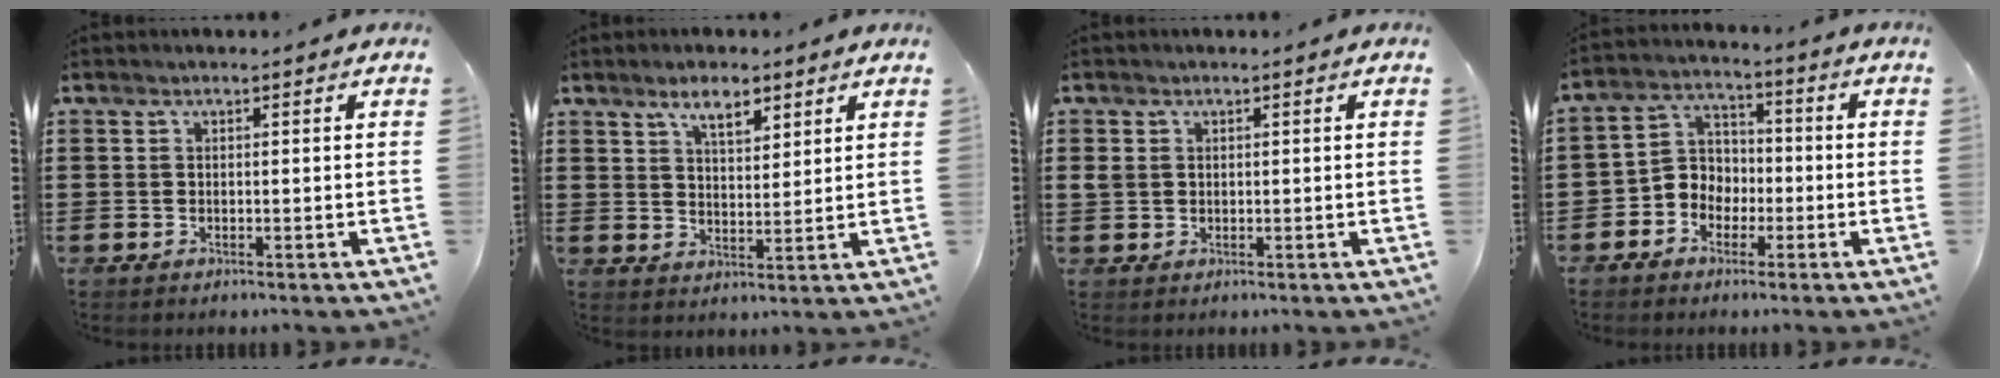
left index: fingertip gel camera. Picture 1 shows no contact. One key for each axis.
{"total": 5.2, "fx": 3.6, "fy": 2.2, "fz": 3.1, "tx": -0.055, "ty": 0.003, "tz": 0.061}
{"total": 1.4, "fx": 0.2, "fy": 1.2, "fz": 0.7, "tx": -0.017, "ty": 0.007, "tz": 0.003}
{"total": 5.3, "fx": -2.2, "fy": 4.6, "fz": 1.3, "tx": -0.047, "ty": 0.008, "tz": -0.049}